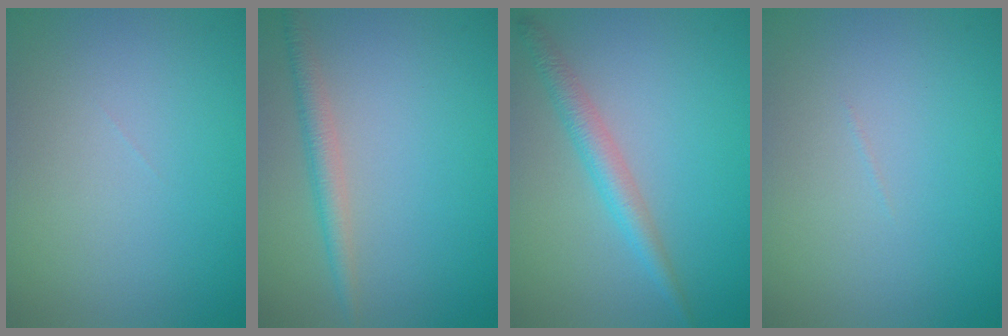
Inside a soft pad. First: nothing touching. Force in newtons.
{"total": 2.4, "press": 2.4, "slide": 0.0}
{"total": 2.6, "press": 2.6, "slide": 0.1}
{"total": 0.0}